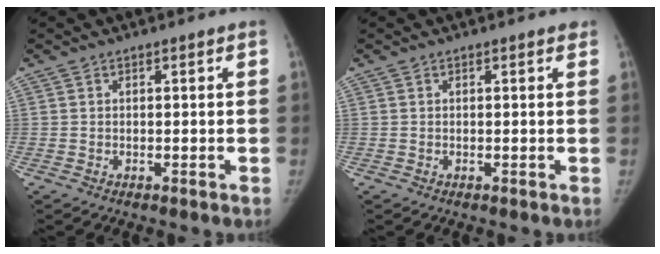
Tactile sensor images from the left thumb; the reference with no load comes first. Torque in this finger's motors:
{"motor_torque": [1.59, 1.34, 0.63, -0.18, 0.08]}